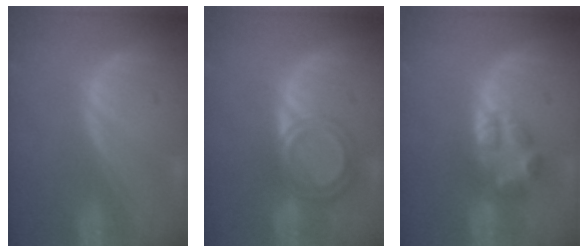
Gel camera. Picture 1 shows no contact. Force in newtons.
{"total": 6.4, "press": 5.4, "slide": 3.4}
{"total": 5.7, "press": 5.3, "slide": 2.0}